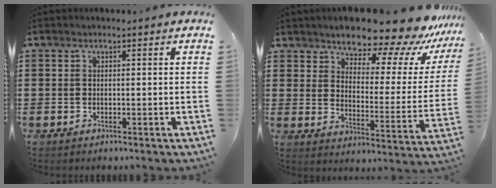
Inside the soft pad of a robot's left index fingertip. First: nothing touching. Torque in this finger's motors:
{"motor_torque": [2.14, 0.00, 1.05, 0.19]}